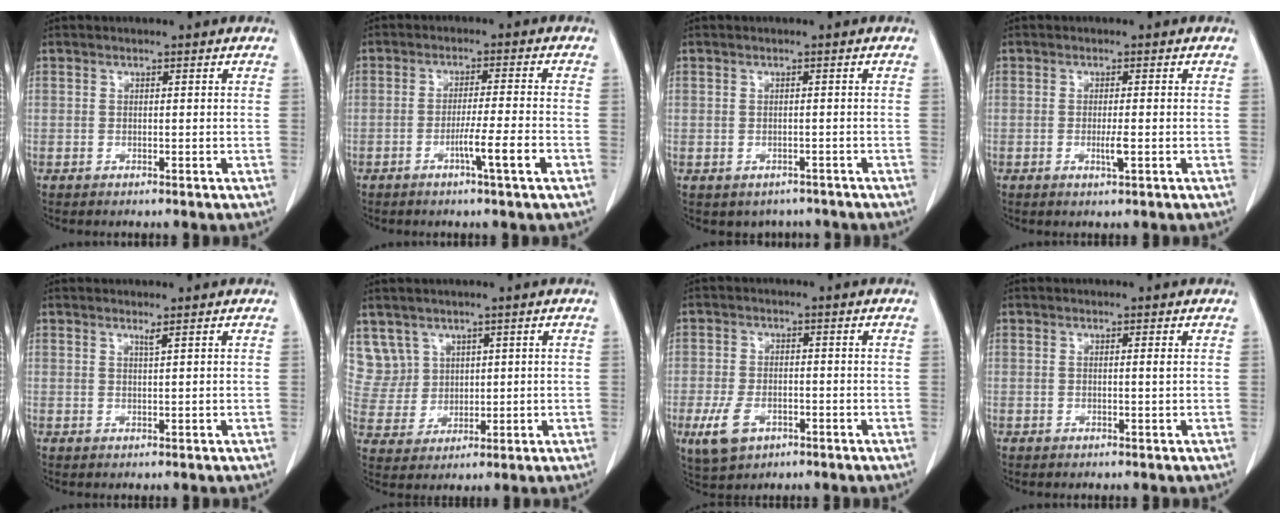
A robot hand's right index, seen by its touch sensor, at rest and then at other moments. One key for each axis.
{"total": 5.8, "fx": -2.5, "fy": -0.8, "fz": 5.1, "tx": -0.081, "ty": -0.008, "tz": -0.043}
{"total": 3.3, "fx": -2.4, "fy": 2.2, "fz": 0.2, "tx": 0.002, "ty": 0.009, "tz": -0.031}
{"total": 2.0, "fx": -0.5, "fy": 0.0, "fz": 1.9, "tx": -0.038, "ty": -0.005, "tz": -0.009}
{"total": 1.9, "fx": 1.1, "fy": 1.3, "fz": 0.9, "tx": -0.006, "ty": -0.001, "tz": 0.016}
{"total": 6.7, "fx": 3.9, "fy": 5.5, "fz": -0.3, "tx": 0.007, "ty": 0.012, "tz": 0.090}
{"total": 6.0, "fx": -2.7, "fy": 3.6, "fz": 4.0, "tx": -0.087, "ty": -0.003, "tz": -0.039}
{"total": 0.8, "fx": 0.1, "fy": -0.2, "fz": 0.7, "tx": -0.012, "ty": 0.000, "tz": 0.001}